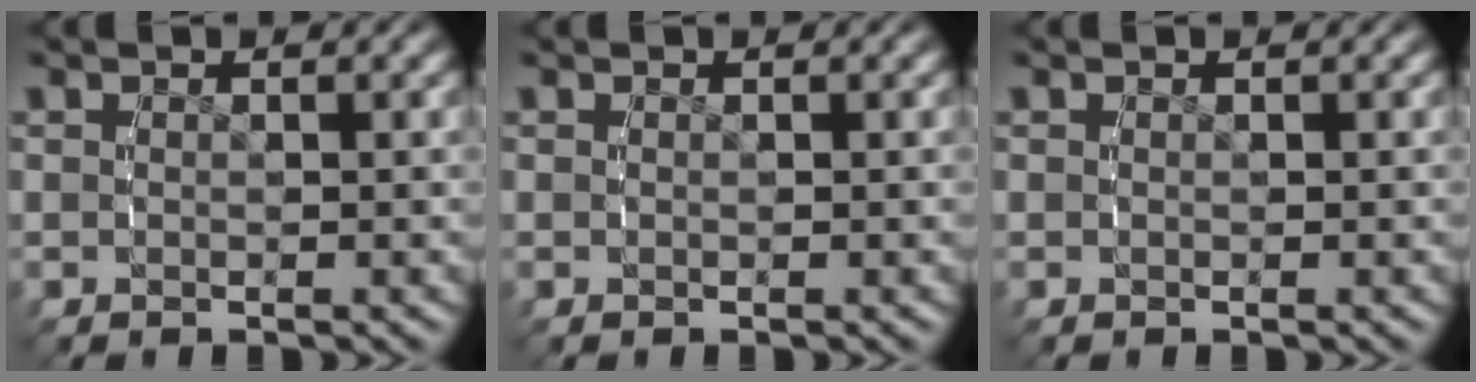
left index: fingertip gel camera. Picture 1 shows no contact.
{"total": 0.0}
{"total": 0.0}